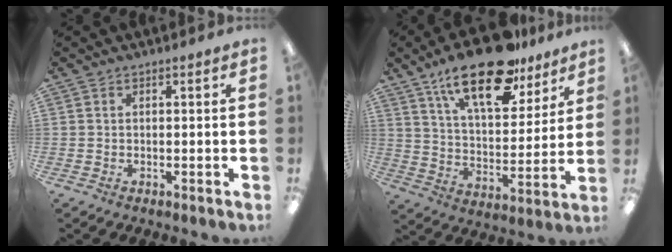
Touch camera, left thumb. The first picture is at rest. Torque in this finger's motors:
{"motor_torque": [0.38, 0.46, 1.53, -1.24, 0.40]}